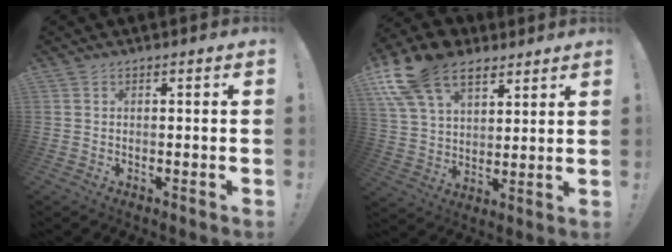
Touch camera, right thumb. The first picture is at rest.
{"total": 19.0, "force": [10.8, 12.1, 9.8], "torque": [-0.173, -0.053, 0.199]}